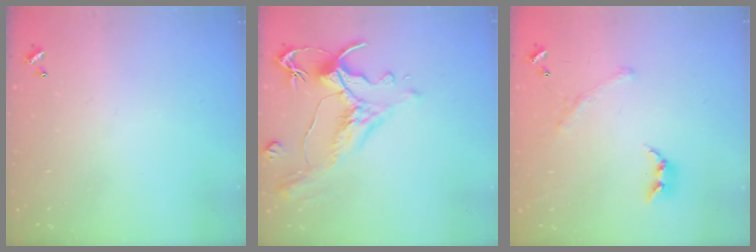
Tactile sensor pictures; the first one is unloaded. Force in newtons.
{"total": 1.6, "press": 0.4, "slide": 1.6}
{"total": 1.6, "press": 1.1, "slide": 1.1}